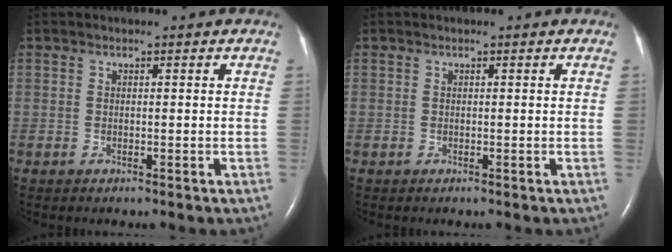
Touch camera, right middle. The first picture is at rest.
{"total": 0.0}